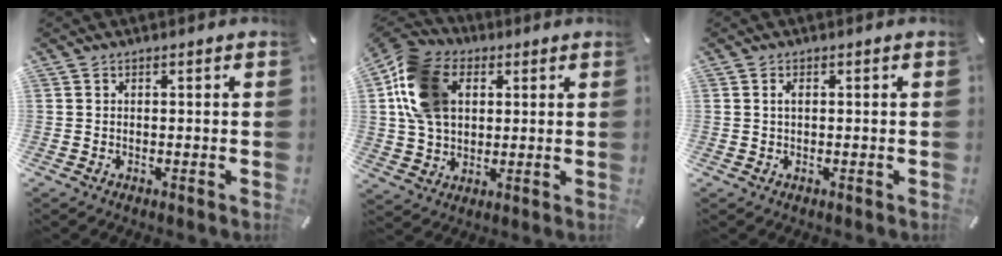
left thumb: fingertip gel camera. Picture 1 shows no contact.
{"total": 15.5, "force": [3.9, 11.5, 9.7], "torque": [-0.214, 0.015, 0.074]}
{"total": 1.3, "force": [0.3, 0.6, 1.1], "torque": [-0.022, 0.003, 0.004]}